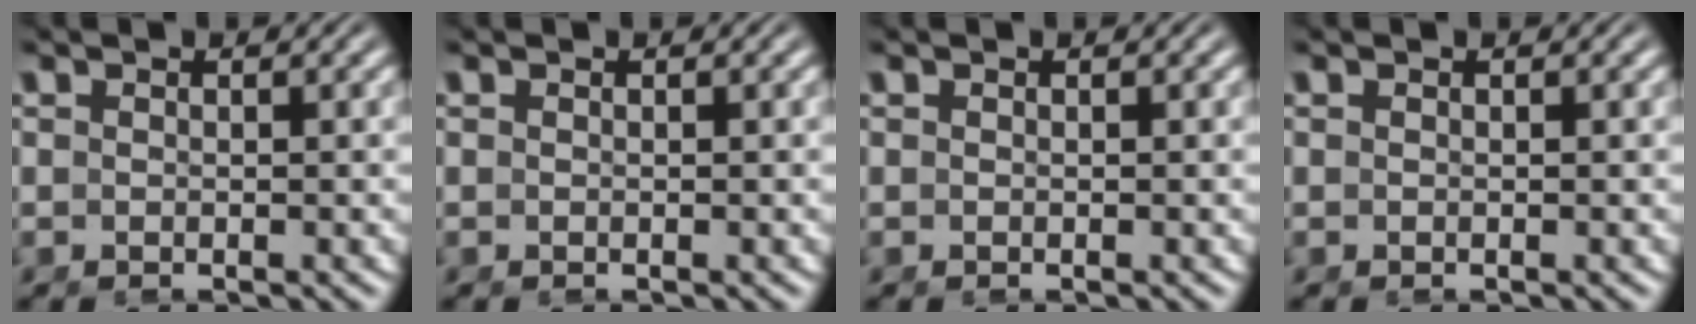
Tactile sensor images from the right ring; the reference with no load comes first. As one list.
[{"total": 0.0}, {"total": 0.0}, {"total": 0.0}]